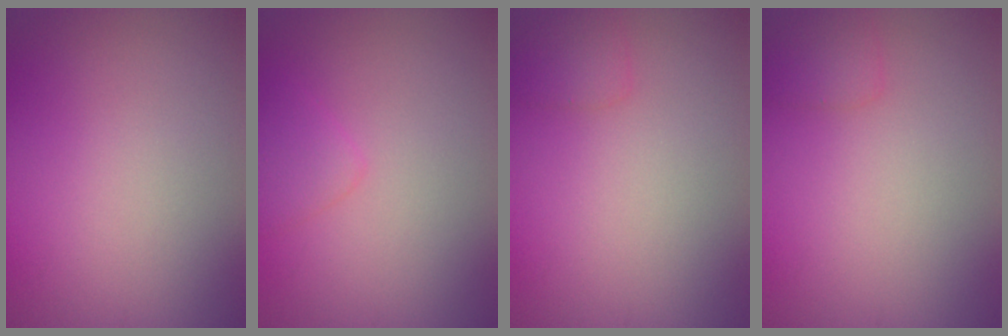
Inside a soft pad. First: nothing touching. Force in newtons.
{"total": 1.5, "press": 1.5, "slide": 0.1}
{"total": 1.3, "press": 1.3, "slide": 0.0}
{"total": 1.3, "press": 1.3, "slide": 0.0}